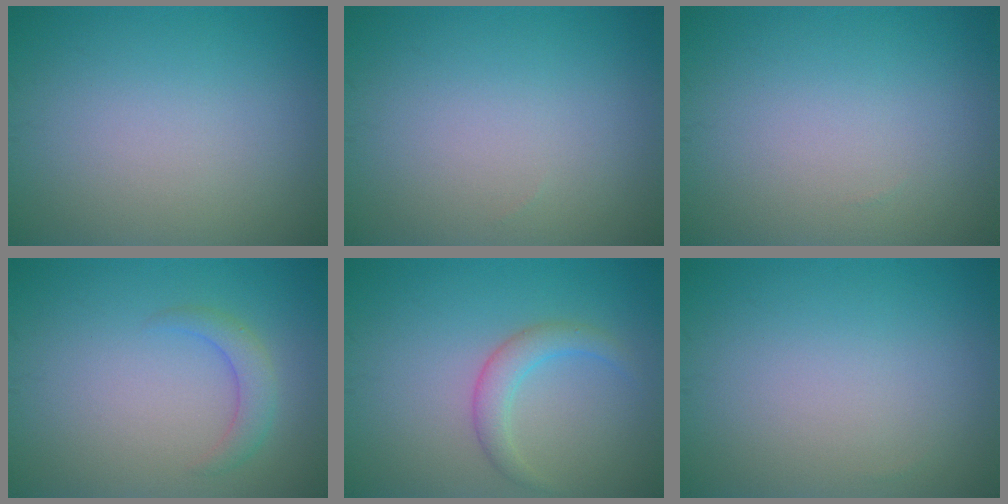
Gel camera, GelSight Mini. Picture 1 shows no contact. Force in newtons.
{"total": 0.0}
{"total": 0.0}
{"total": 2.0, "press": 2.0, "slide": 0.1}
{"total": 2.4, "press": 2.4, "slide": 0.1}
{"total": 0.0}